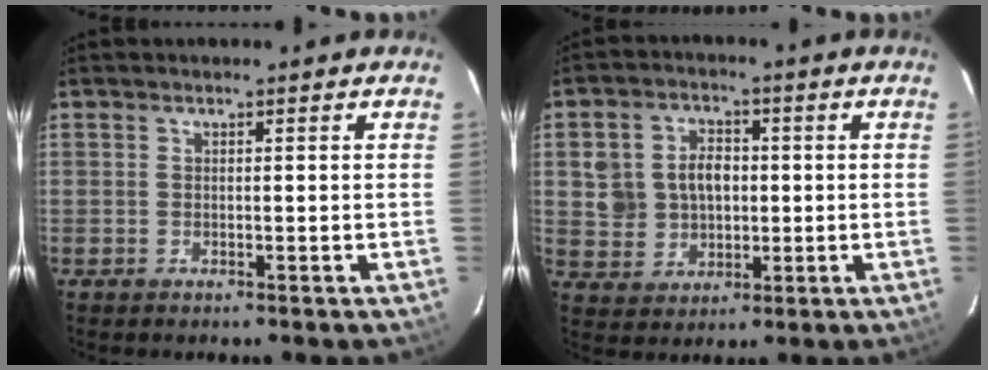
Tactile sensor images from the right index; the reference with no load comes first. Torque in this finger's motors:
{"motor_torque": [0.46, 0.19, 0.18, 0.08]}